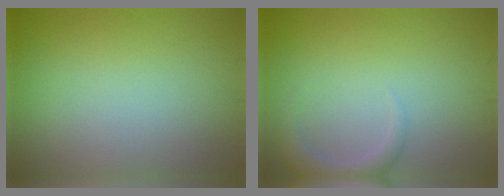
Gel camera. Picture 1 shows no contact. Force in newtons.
{"total": 2.4, "press": 2.4, "slide": 0.3}